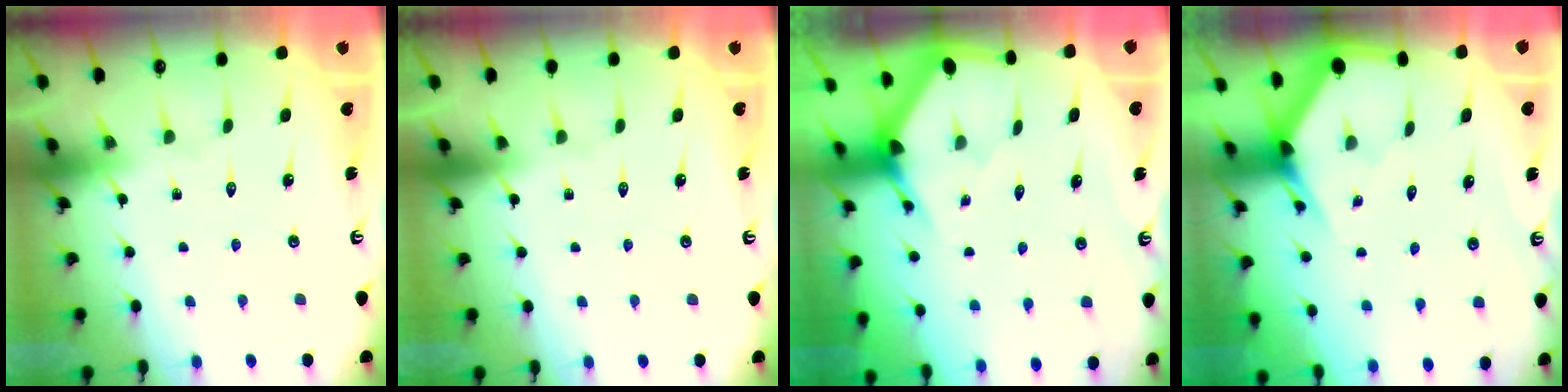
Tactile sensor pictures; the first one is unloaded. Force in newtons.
{"total": 0.0}
{"total": 2.6, "press": 2.6, "slide": 0.1}
{"total": 2.8, "press": 2.8, "slide": 0.1}